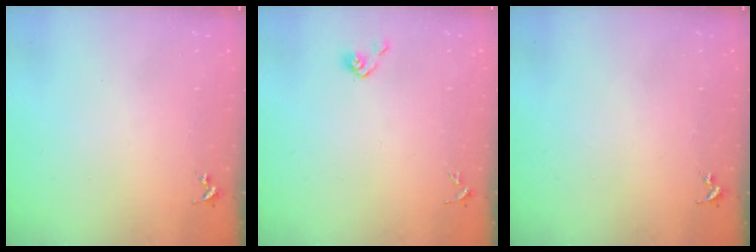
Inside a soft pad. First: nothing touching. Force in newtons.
{"total": 4.3, "press": 4.2, "slide": 0.5}
{"total": 0.0}